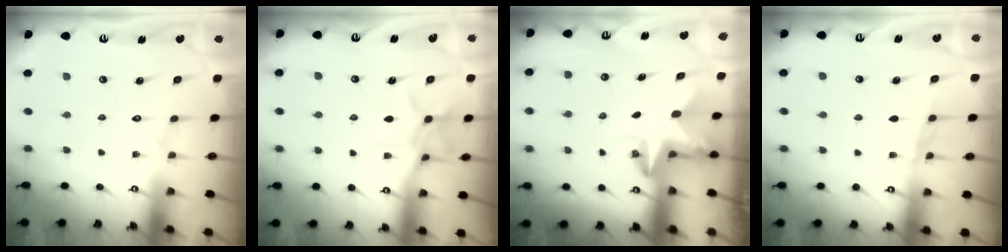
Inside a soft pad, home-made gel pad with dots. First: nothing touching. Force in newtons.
{"total": 7.8, "press": 7.8, "slide": 0.5}
{"total": 2.8, "press": 2.8, "slide": 0.2}
{"total": 5.5, "press": 5.5, "slide": 0.5}